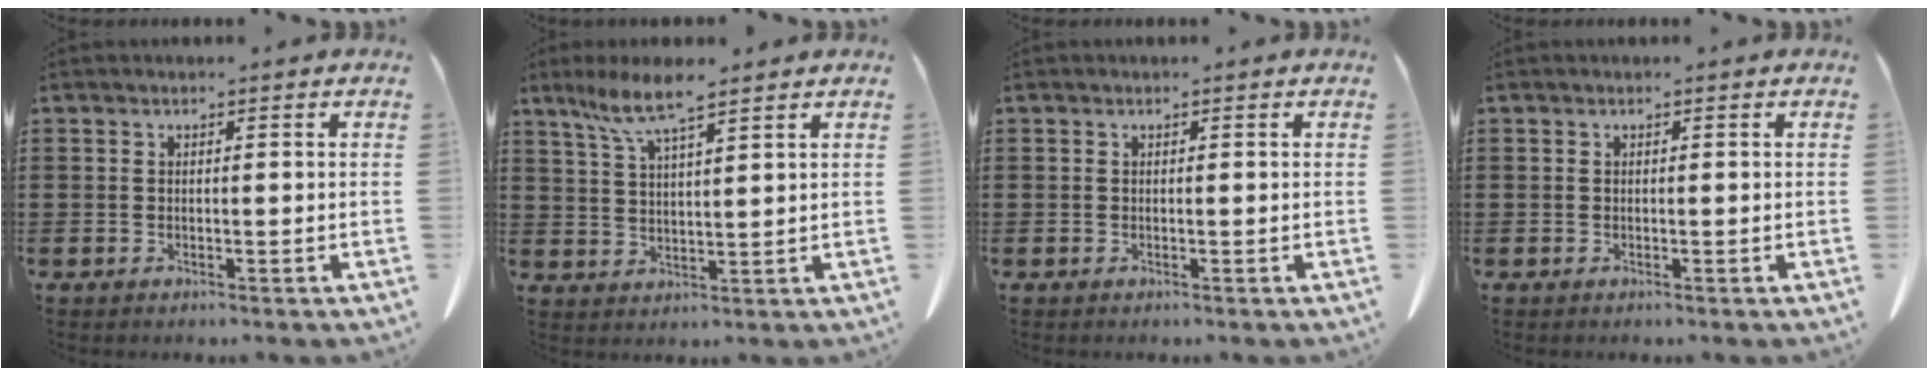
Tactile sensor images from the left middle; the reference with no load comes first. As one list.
[{"total": 7.2, "force": [5.0, 1.0, 5.1], "torque": [-0.119, -0.008, 0.087]}, {"total": 0.0}, {"total": 0.0}]